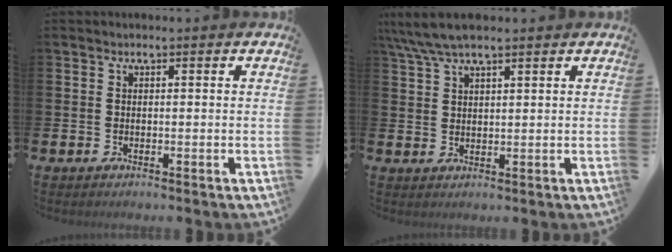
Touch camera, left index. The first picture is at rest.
{"total": 5.1, "force": [4.2, 1.1, 2.8], "torque": [-0.067, -0.004, 0.077]}